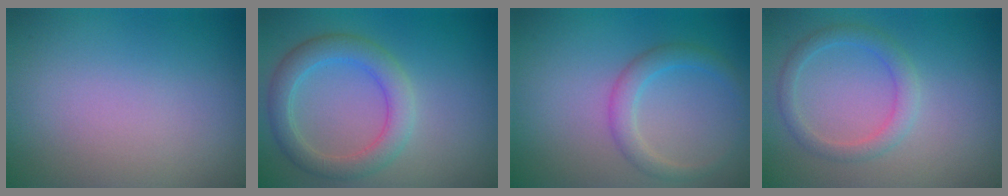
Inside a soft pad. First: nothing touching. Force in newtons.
{"total": 3.8, "press": 3.8, "slide": 0.3}
{"total": 2.3, "press": 2.2, "slide": 0.1}
{"total": 2.2, "press": 2.2, "slide": 0.1}